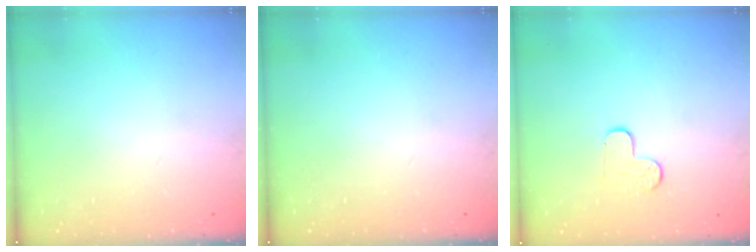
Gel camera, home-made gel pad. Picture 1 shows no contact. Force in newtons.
{"total": 0.0}
{"total": 4.6, "press": 4.5, "slide": 0.5}